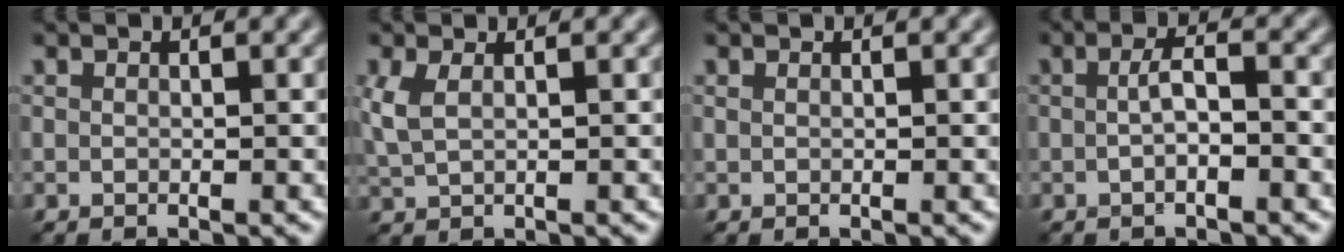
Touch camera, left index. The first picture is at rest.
{"total": 2.3, "force": [0.8, 1.0, 1.9], "torque": [-0.051, 0.004, 0.018]}
{"total": 0.0}
{"total": 2.1, "force": [-0.3, 0.4, 2.0], "torque": [-0.039, 0.002, -0.009]}